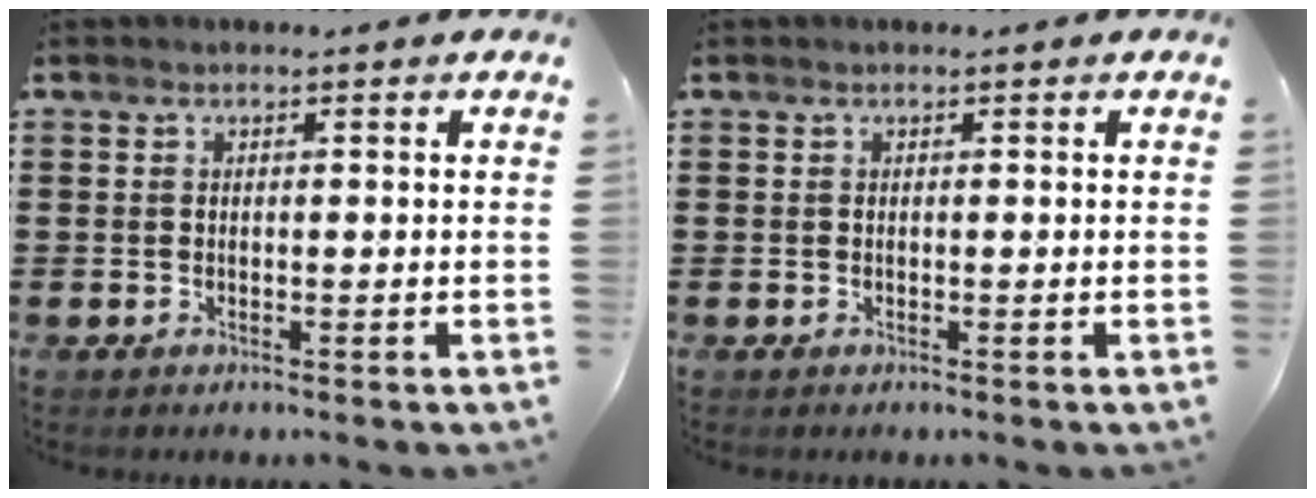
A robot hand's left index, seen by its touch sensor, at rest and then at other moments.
{"total": 0.0}